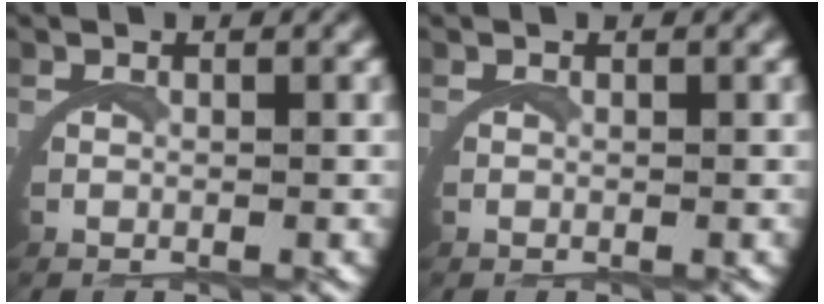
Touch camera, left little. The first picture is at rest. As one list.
[{"total": 1.6, "force": [0.2, -1.5, -0.5], "torque": [0.009, -0.005, 0.012]}]